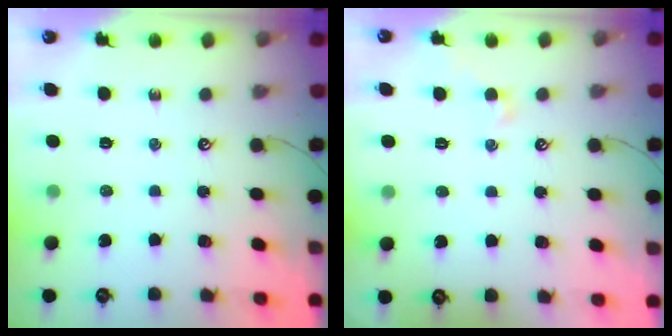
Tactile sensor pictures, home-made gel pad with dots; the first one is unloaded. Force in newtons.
{"total": 1.0, "press": 0.9, "slide": 0.4}